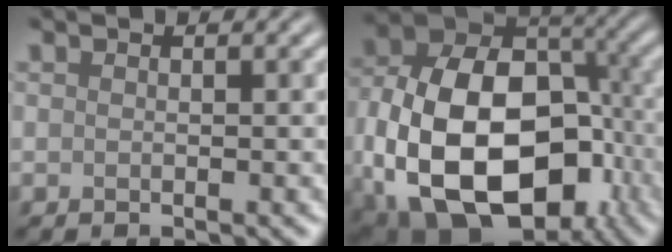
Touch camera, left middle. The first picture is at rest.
{"total": 18.7, "force": [-4.5, 12.6, 13.0], "torque": [-0.241, -0.031, -0.052]}